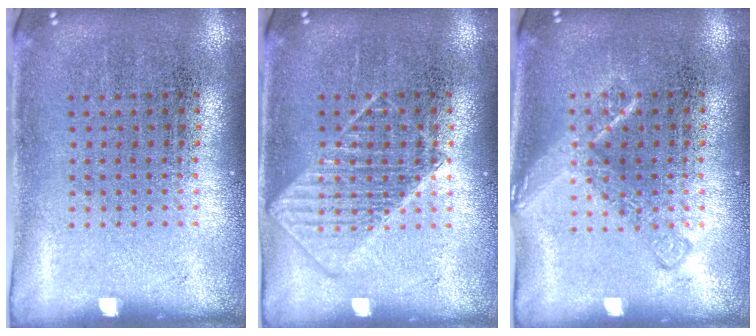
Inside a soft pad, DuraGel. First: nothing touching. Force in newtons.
{"total": 2.0, "press": 2.0, "slide": 0.5}
{"total": 1.5, "press": 1.5, "slide": 0.2}